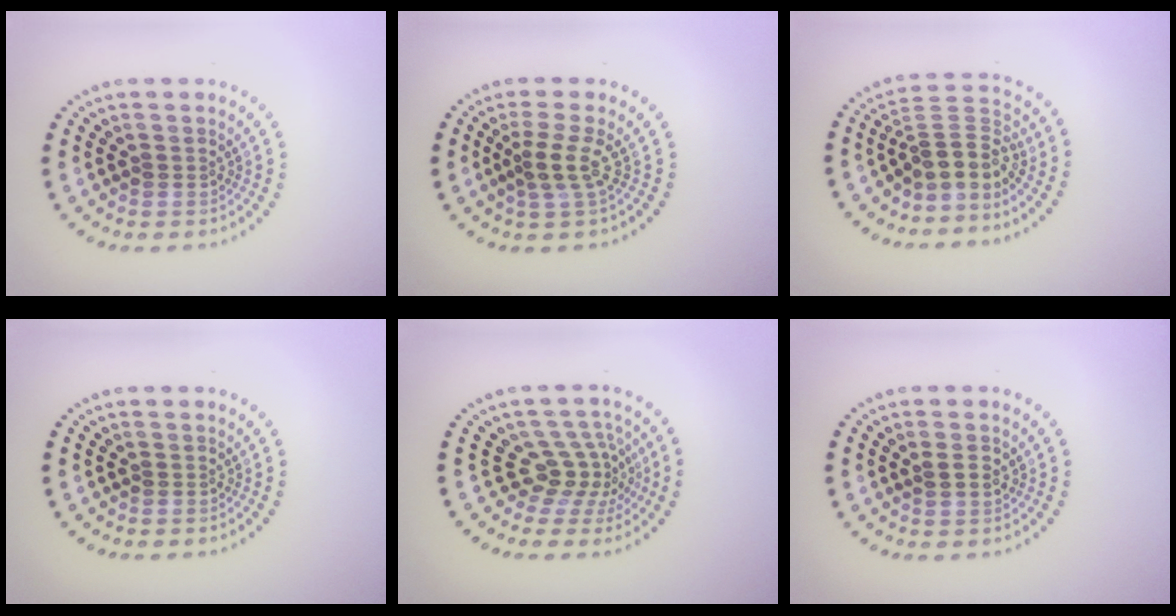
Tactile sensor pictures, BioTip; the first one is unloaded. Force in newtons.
{"total": 2.4, "press": 1.9, "slide": 1.6}
{"total": 3.6, "press": 2.5, "slide": 2.6}
{"total": 0.0}
{"total": 3.4, "press": 2.6, "slide": 2.2}
{"total": 0.9, "press": 0.8, "slide": 0.2}